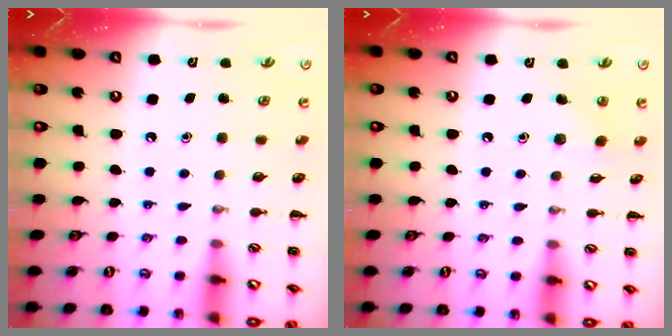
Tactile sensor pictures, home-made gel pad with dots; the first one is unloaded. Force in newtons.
{"total": 4.0, "press": 3.8, "slide": 1.1}